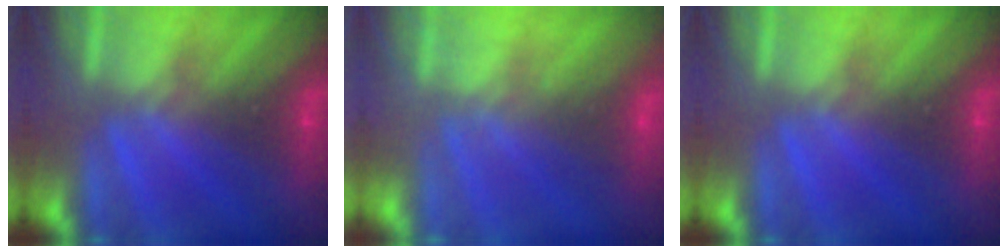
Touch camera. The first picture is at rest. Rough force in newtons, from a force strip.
{"total": 7.8}
{"total": 0.0}